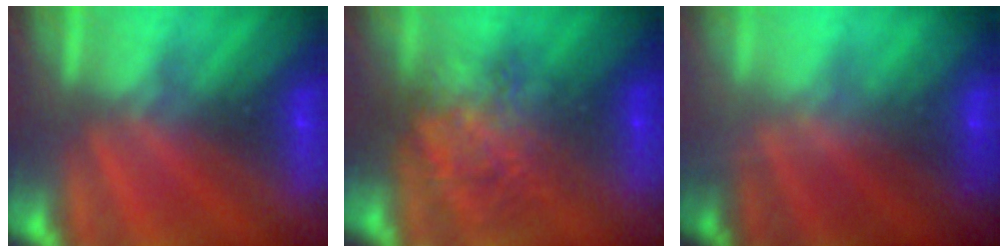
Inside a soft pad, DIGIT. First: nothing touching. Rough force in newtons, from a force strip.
{"total": 7.8}
{"total": 1.8}